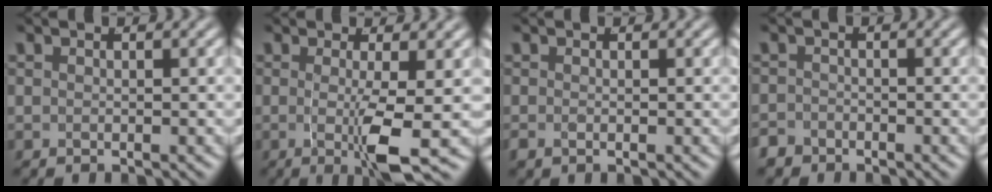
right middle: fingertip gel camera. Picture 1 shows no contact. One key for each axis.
{"total": 4.3, "fx": -0.8, "fy": -0.3, "fz": 4.2, "tx": -0.074, "ty": -0.021, "tz": -0.005}
{"total": 1.0, "fx": -0.6, "fy": 0.5, "fz": 0.6, "tx": -0.021, "ty": -0.012, "tz": -0.003}
{"total": 1.9, "fx": -1.8, "fy": 0.7, "fz": -0.1, "tx": 0.006, "ty": -0.014, "tz": -0.028}